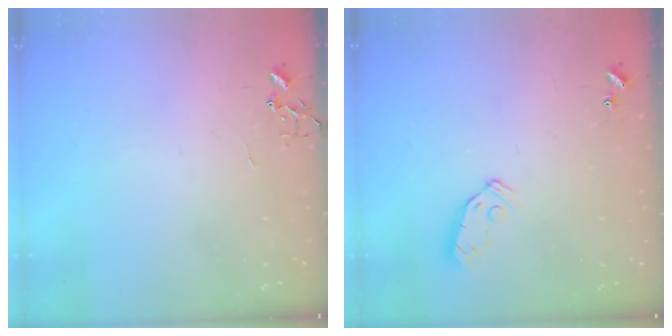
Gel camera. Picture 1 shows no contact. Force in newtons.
{"total": 6.5, "press": 6.5, "slide": 0.4}